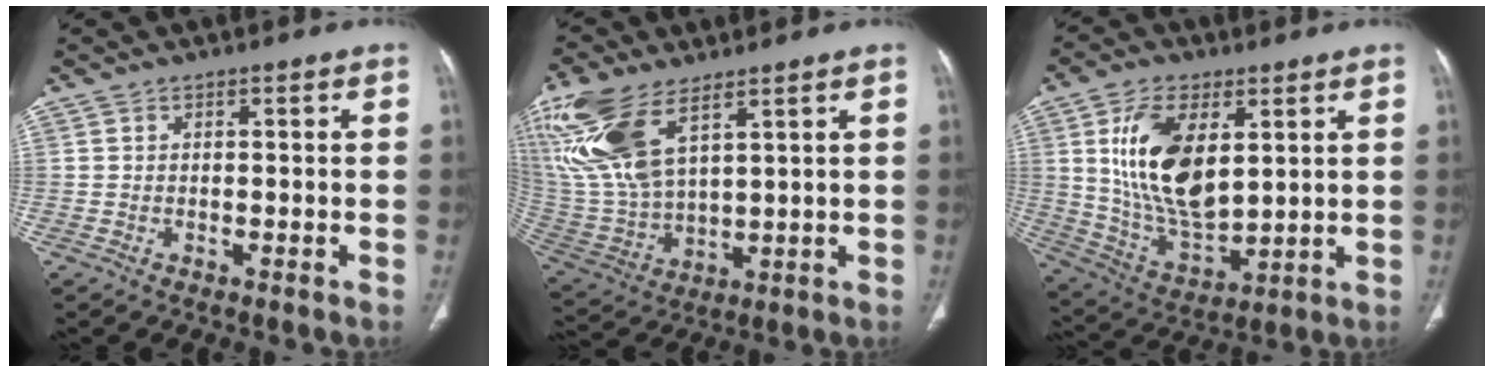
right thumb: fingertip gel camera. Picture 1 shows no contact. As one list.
[{"total": 18.2, "force": [9.3, 8.3, 13.3], "torque": [-0.299, -0.026, 0.198]}, {"total": 17.0, "force": [4.6, 8.9, 13.8], "torque": [-0.246, -0.023, 0.098]}]